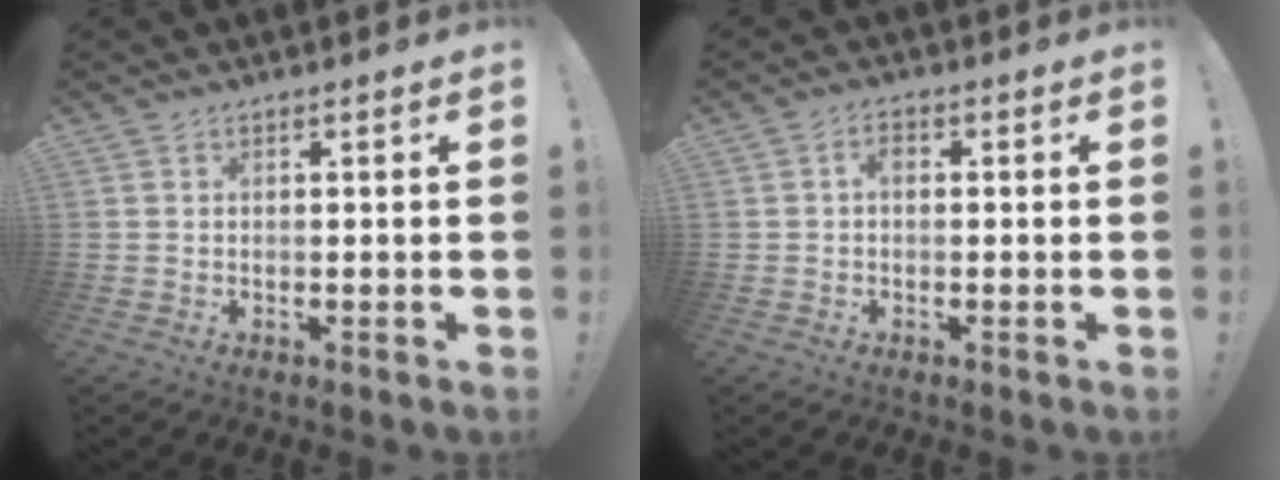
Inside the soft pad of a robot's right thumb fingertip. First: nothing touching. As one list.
[{"total": 2.3, "force": [-0.2, 1.5, 1.8], "torque": [-0.028, 0.007, -0.007]}]